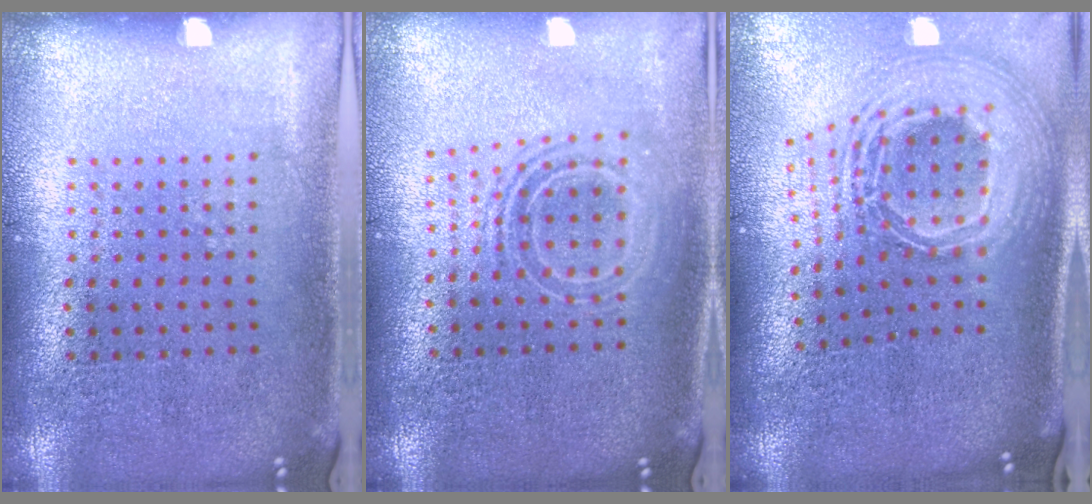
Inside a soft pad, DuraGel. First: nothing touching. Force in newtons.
{"total": 1.8, "press": 1.3, "slide": 1.1}
{"total": 2.8, "press": 2.0, "slide": 2.0}